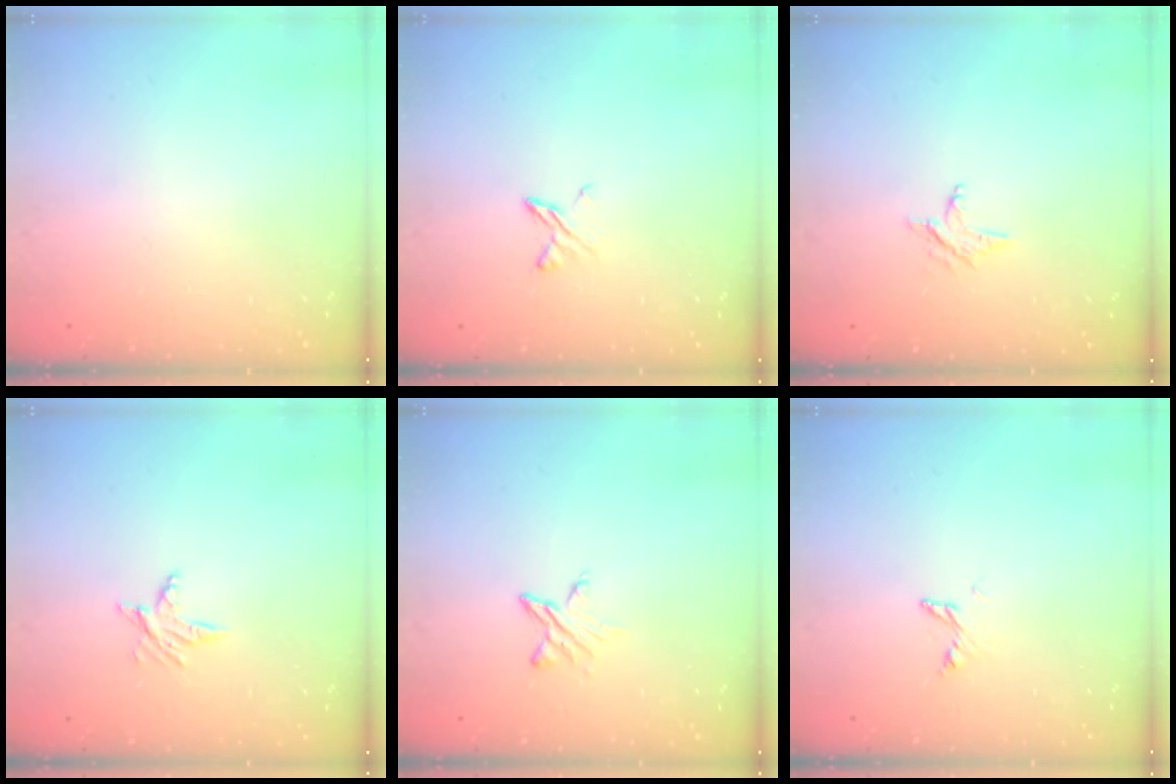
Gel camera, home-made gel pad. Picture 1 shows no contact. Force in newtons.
{"total": 4.2, "press": 4.2, "slide": 0.6}
{"total": 2.5, "press": 2.5, "slide": 0.3}
{"total": 3.5, "press": 3.5, "slide": 0.4}
{"total": 4.8, "press": 4.8, "slide": 0.5}
{"total": 2.7, "press": 2.7, "slide": 0.1}